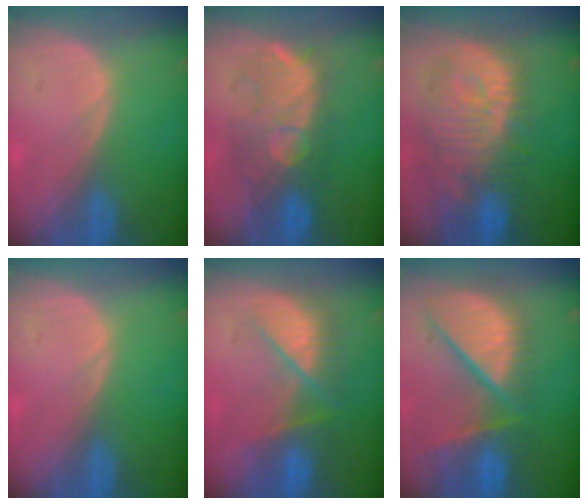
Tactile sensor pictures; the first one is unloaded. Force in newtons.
{"total": 9.0, "press": 9.0, "slide": 1.2}
{"total": 12.4, "press": 11.0, "slide": 5.7}
{"total": 0.0}
{"total": 7.5, "press": 7.2, "slide": 1.8}
{"total": 12.6, "press": 10.3, "slide": 7.2}